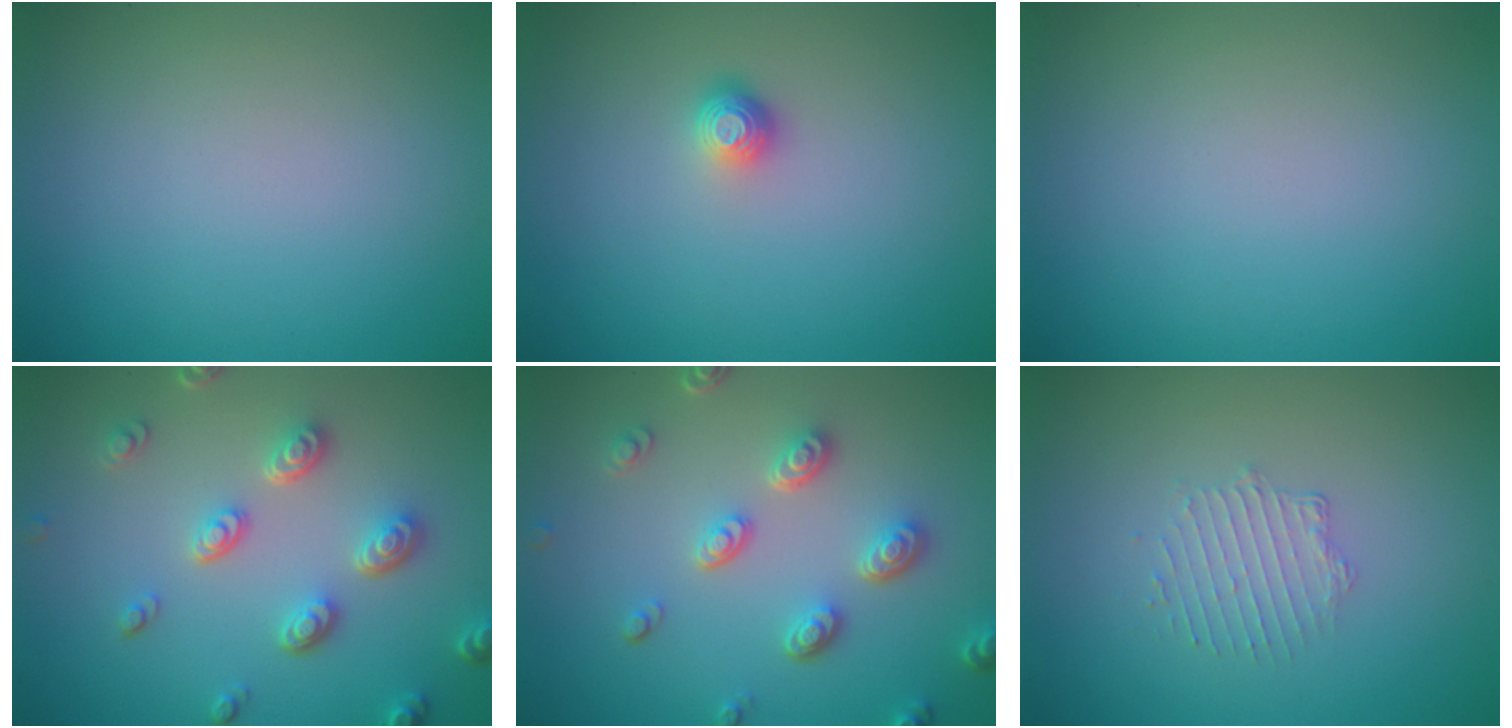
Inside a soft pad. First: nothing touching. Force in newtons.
{"total": 1.2, "press": 1.0, "slide": 0.7}
{"total": 0.0}
{"total": 4.2, "press": 3.4, "slide": 2.5}
{"total": 4.1, "press": 3.4, "slide": 2.3}
{"total": 1.6, "press": 0.9, "slide": 1.3}